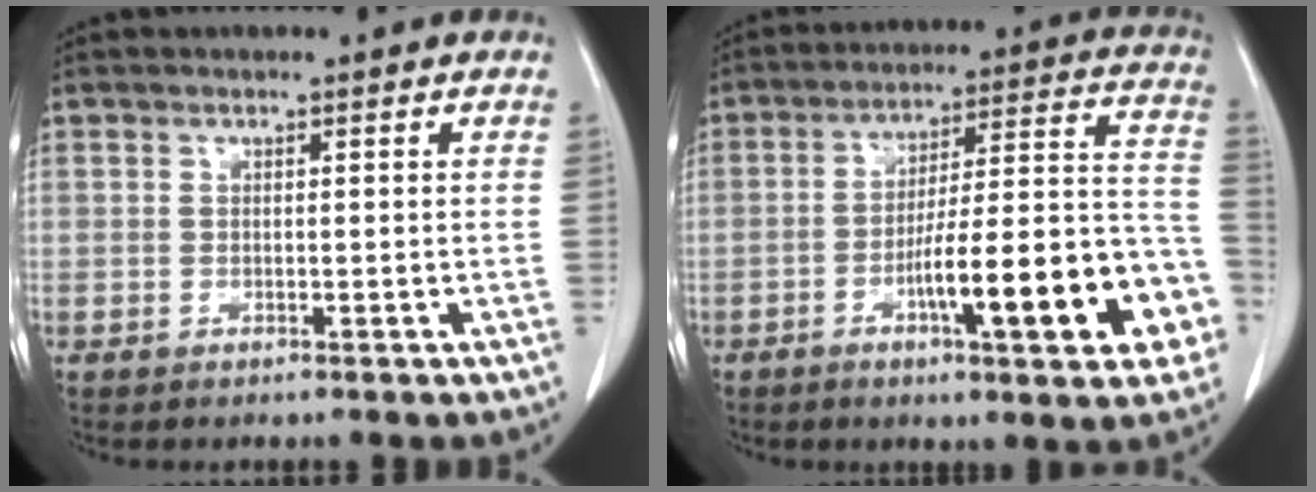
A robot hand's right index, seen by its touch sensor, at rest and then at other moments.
{"total": 18.2, "force": [-6.7, 3.0, 16.7], "torque": [-0.209, 0.029, -0.088]}